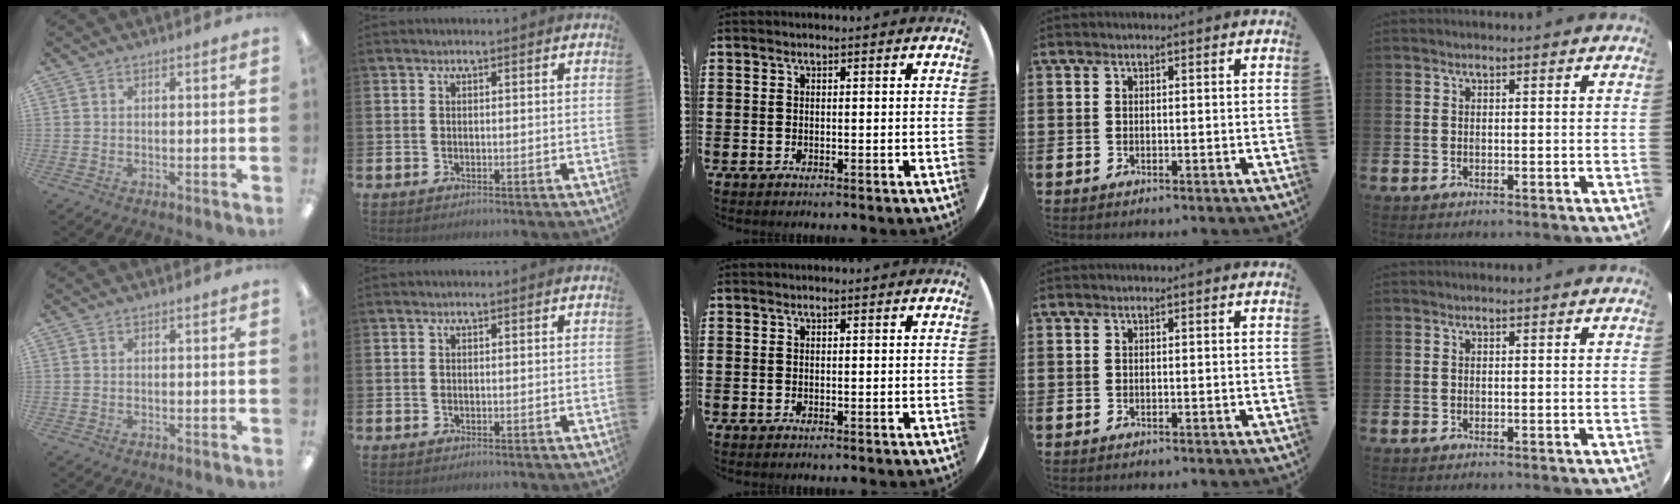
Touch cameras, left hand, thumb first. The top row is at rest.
{}